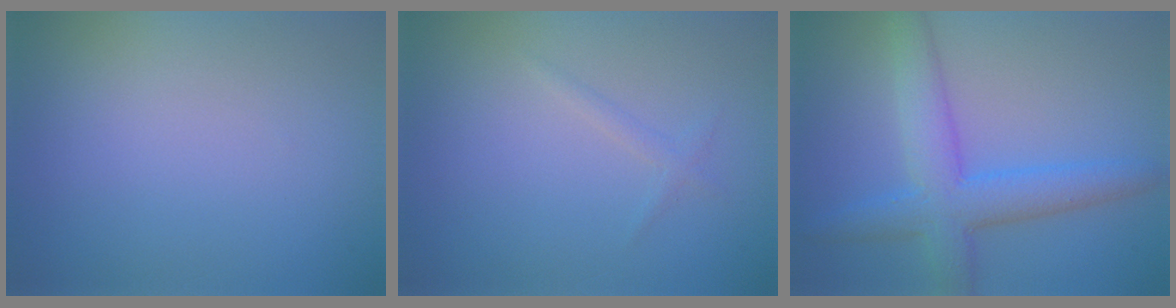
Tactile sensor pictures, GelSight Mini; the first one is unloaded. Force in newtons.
{"total": 0.8, "press": 0.8, "slide": 0.1}
{"total": 5.6, "press": 5.6, "slide": 0.3}